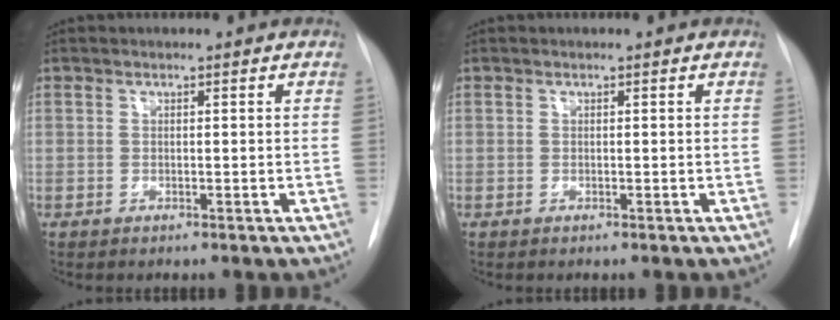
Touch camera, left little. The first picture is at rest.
{"total": 0.0}